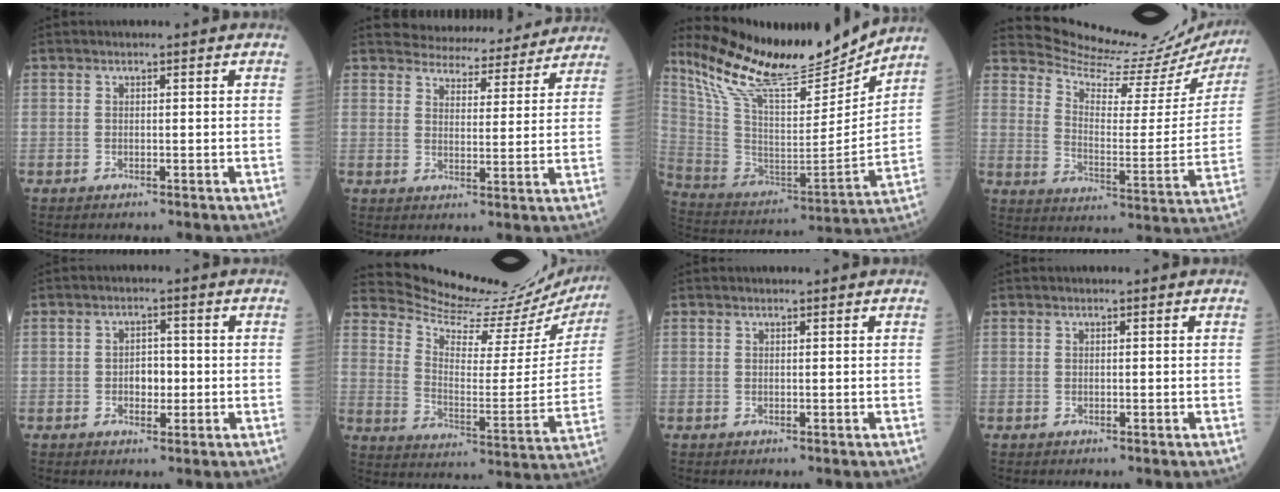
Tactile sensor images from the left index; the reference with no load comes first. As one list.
[{"total": 13.6, "force": [12.9, 3.5, 2.4], "torque": [-0.010, -0.002, 0.151]}, {"total": 21.3, "force": [19.0, 2.9, 9.1], "torque": [-0.176, -0.033, 0.322]}, {"total": 19.1, "force": [19.0, 1.6, 1.6], "torque": [-0.032, -0.097, 0.239]}, {"total": 3.1, "force": [-0.9, 1.8, 2.3], "torque": [-0.034, 0.002, -0.012]}, {"total": 21.5, "force": [21.2, 2.3, 3.3], "torque": [-0.067, -0.095, 0.275]}, {"total": 0.0}, {"total": 0.0}]